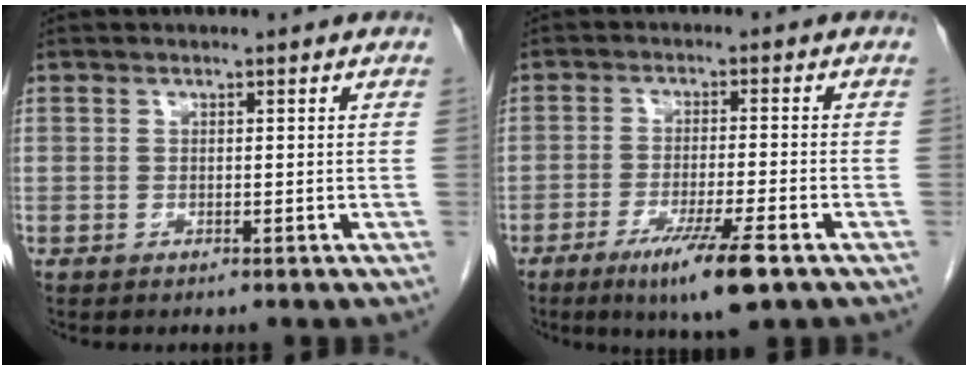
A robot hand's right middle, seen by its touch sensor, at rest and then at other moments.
{"total": 8.3, "force": [-4.9, 0.1, 6.8], "torque": [-0.120, -0.021, -0.081]}